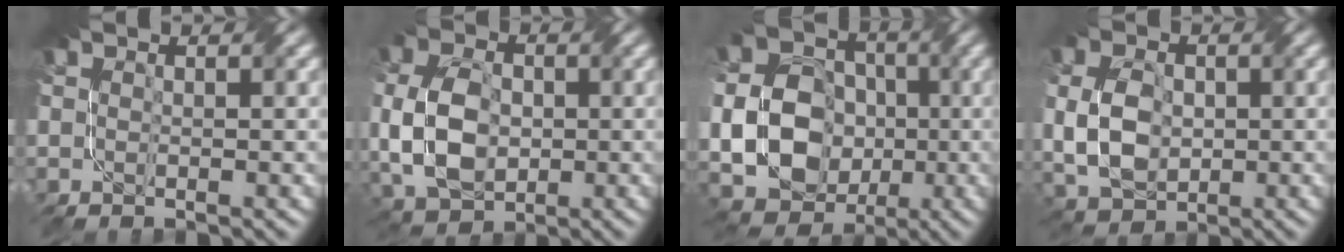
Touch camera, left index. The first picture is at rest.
{"total": 7.1, "force": [-1.4, 4.7, 5.2], "torque": [-0.119, -0.004, -0.037]}
{"total": 13.6, "force": [-2.5, 11.4, 7.0], "torque": [-0.139, -0.026, -0.055]}
{"total": 5.9, "force": [-1.0, 4.0, 4.2], "torque": [-0.098, -0.004, -0.022]}